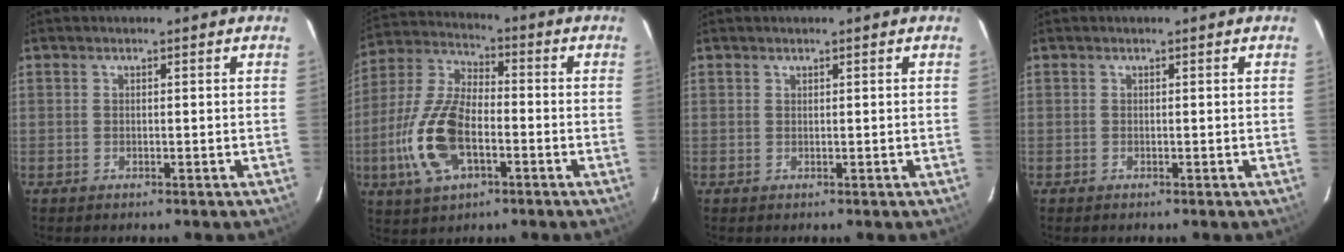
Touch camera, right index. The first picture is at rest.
{"total": 14.8, "force": [-4.7, 7.2, 12.0], "torque": [-0.269, 0.000, -0.089]}
{"total": 0.0}
{"total": 0.0}